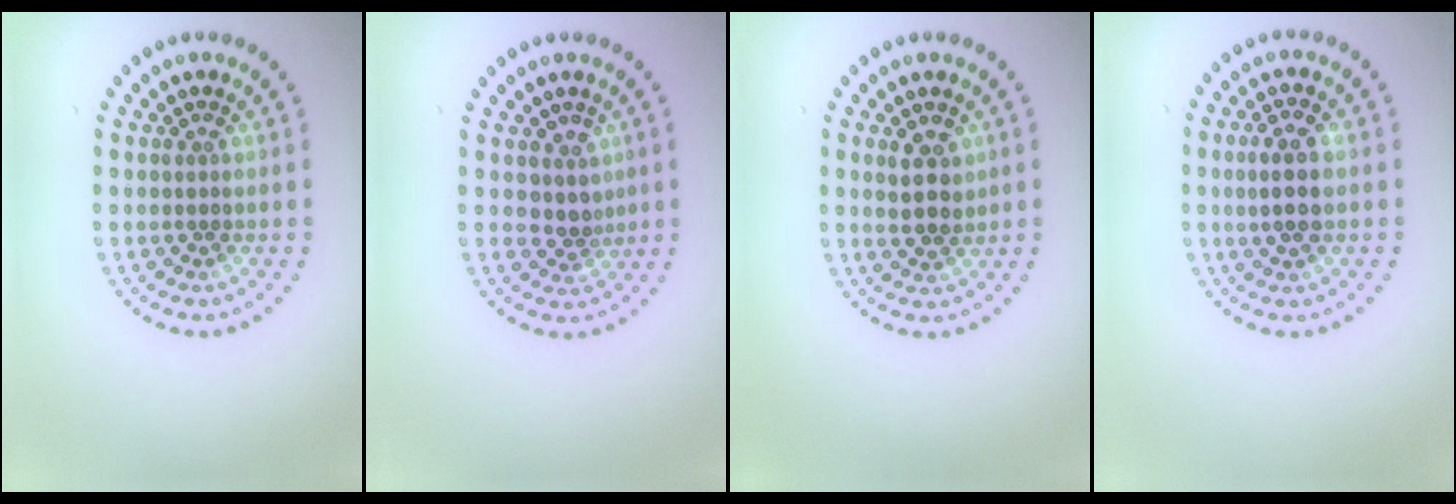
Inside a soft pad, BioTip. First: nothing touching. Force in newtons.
{"total": 2.2, "press": 1.6, "slide": 1.5}
{"total": 2.8, "press": 2.7, "slide": 0.8}
{"total": 3.0, "press": 2.9, "slide": 0.6}